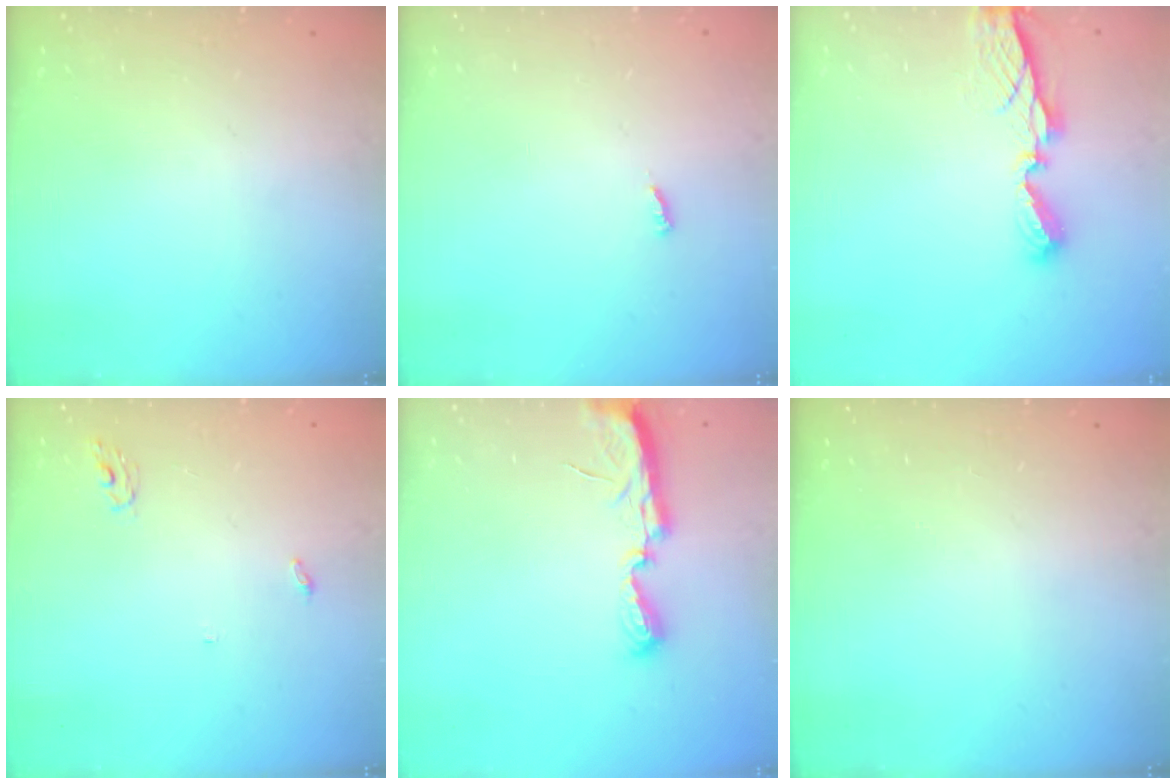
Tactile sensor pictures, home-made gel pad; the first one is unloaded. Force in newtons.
{"total": 3.0, "press": 3.0, "slide": 0.0}
{"total": 6.7, "press": 6.7, "slide": 0.2}
{"total": 2.8, "press": 2.8, "slide": 0.2}
{"total": 7.4, "press": 7.3, "slide": 0.6}
{"total": 0.0}